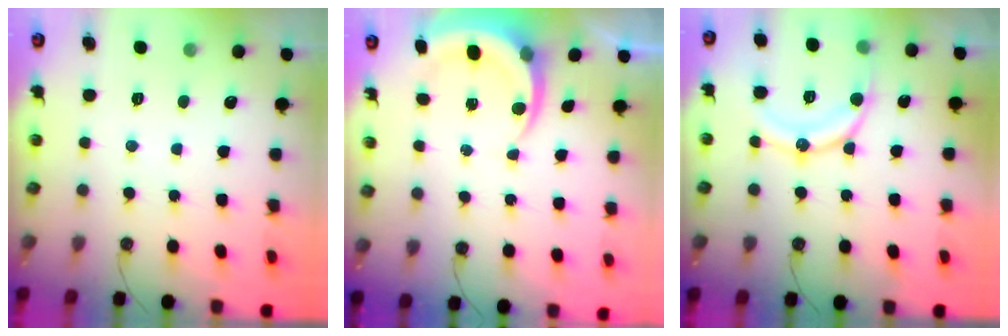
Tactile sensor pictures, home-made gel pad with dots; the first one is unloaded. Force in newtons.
{"total": 5.4, "press": 5.4, "slide": 0.3}
{"total": 14.4, "press": 14.2, "slide": 2.6}